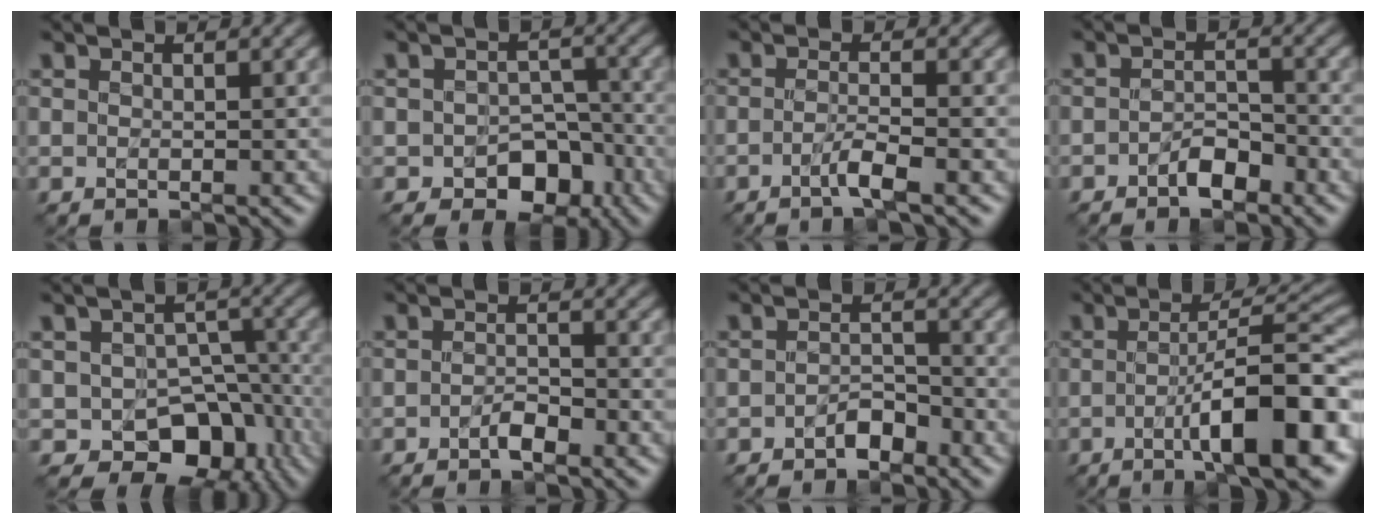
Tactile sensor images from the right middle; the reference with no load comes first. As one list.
[{"total": 5.1, "force": [-2.3, 3.6, 2.7], "torque": [-0.027, -0.005, -0.032]}, {"total": 2.2, "force": [-1.0, 0.1, 2.0], "torque": [-0.034, 0.006, -0.028]}, {"total": 2.2, "force": [-1.5, 1.0, 1.4], "torque": [-0.021, 0.011, -0.028]}, {"total": 8.3, "force": [-3.4, 5.9, 4.8], "torque": [-0.059, -0.013, -0.053]}, {"total": 1.6, "force": [-1.0, 0.5, 1.1], "torque": [-0.022, 0.006, -0.020]}, {"total": 1.8, "force": [-1.3, 0.9, 0.9], "torque": [-0.015, 0.011, -0.026]}, {"total": 10.5, "force": [-3.1, 2.4, 9.7], "torque": [-0.131, 0.012, -0.051]}]